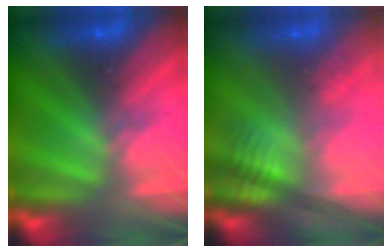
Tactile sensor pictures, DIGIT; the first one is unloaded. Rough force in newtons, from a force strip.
{"total": 2.5}